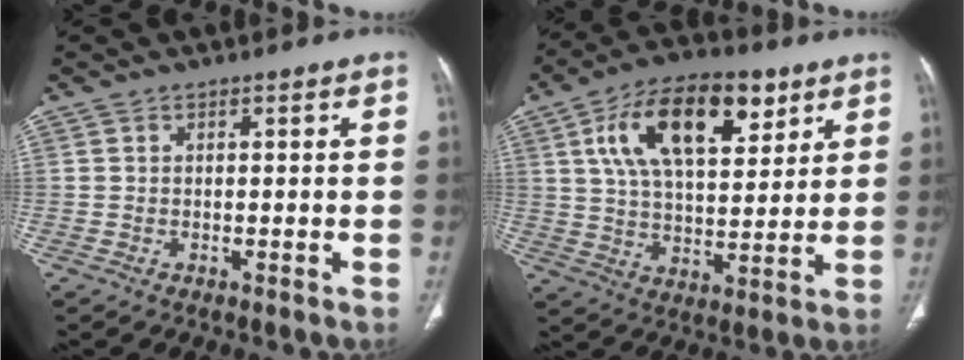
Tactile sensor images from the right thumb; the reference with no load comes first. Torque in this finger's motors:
{"motor_torque": [-0.02, 1.09, 0.98, 0.69, 0.18]}